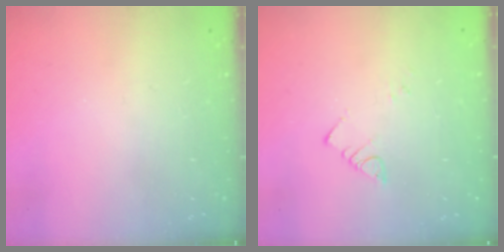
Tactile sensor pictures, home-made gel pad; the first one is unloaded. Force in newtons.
{"total": 2.2, "press": 2.2, "slide": 0.2}